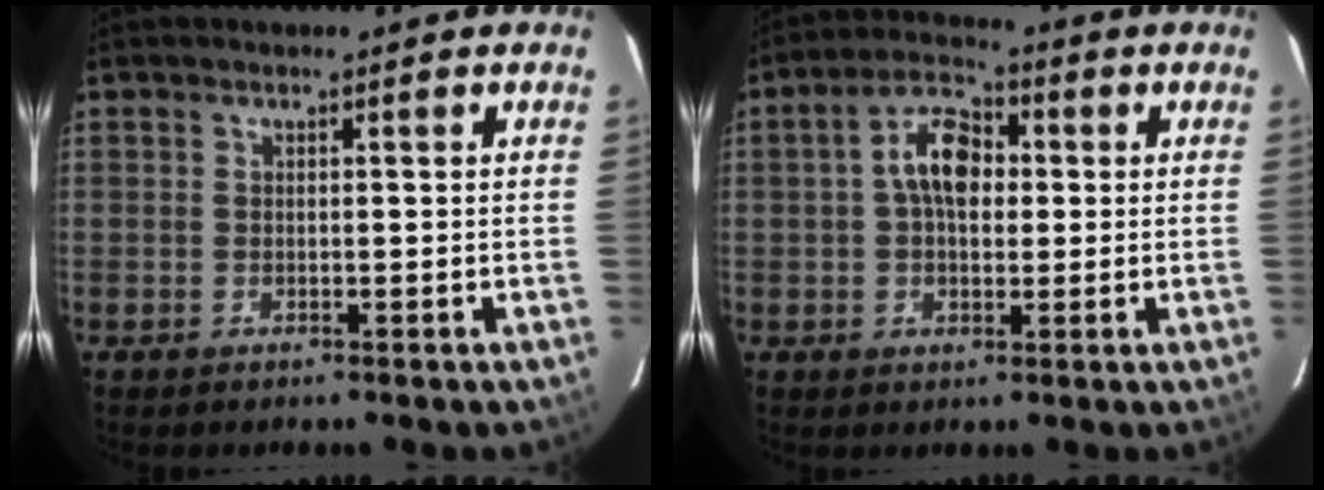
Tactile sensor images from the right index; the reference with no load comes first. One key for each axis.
{"total": 8.3, "fx": 1.0, "fy": 5.0, "fz": 6.6, "tx": -0.120, "ty": 0.025, "tz": 0.014}